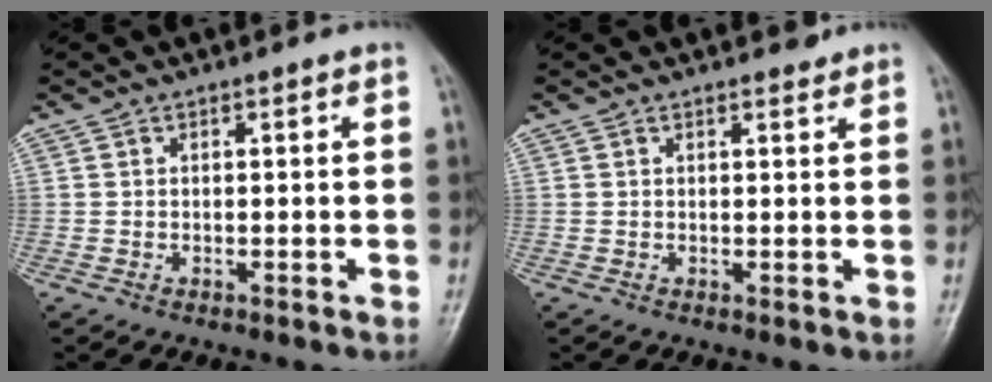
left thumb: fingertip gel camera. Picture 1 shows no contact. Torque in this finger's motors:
{"motor_torque": [-0.07, -0.02, -0.17, 0.00, 0.00]}